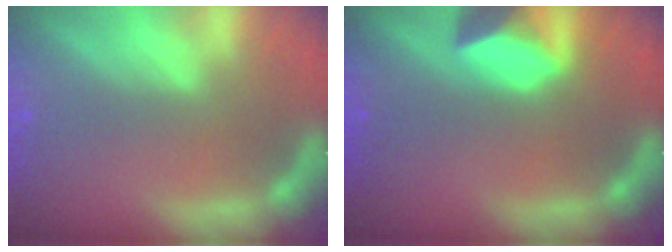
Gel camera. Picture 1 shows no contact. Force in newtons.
{"total": 4.9}